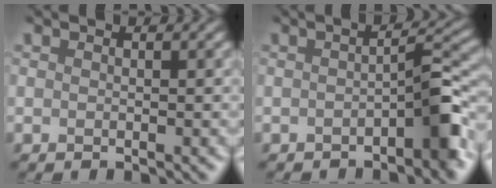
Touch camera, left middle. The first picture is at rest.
{"total": 3.7, "force": [-1.6, 0.4, 3.3], "torque": [-0.054, 0.013, -0.029]}